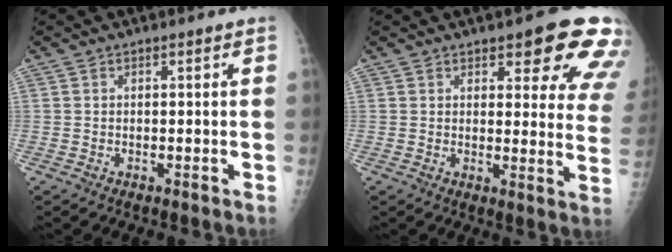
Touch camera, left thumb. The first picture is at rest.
{"total": 14.9, "force": [8.6, 5.2, 10.9], "torque": [-0.094, -0.040, 0.095]}